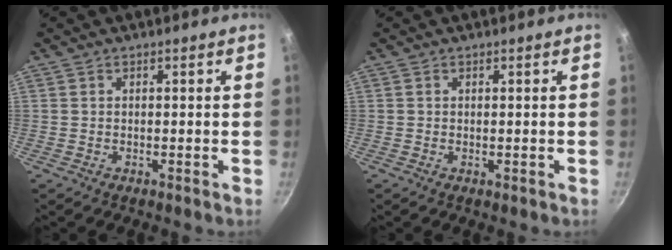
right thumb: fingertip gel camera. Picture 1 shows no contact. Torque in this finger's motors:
{"motor_torque": [0.58, 0.12, -0.32, -0.19, 0.04]}